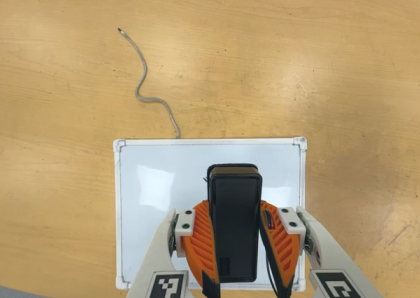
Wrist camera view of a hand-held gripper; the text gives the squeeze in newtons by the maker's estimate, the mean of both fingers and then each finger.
{"total": 6.3, "left": 5.6, "right": 7.1}